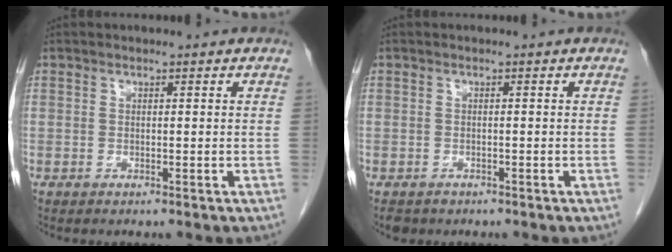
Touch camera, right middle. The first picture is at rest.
{"total": 2.0, "force": [-1.5, 1.3, 0.3], "torque": [-0.008, 0.000, -0.022]}